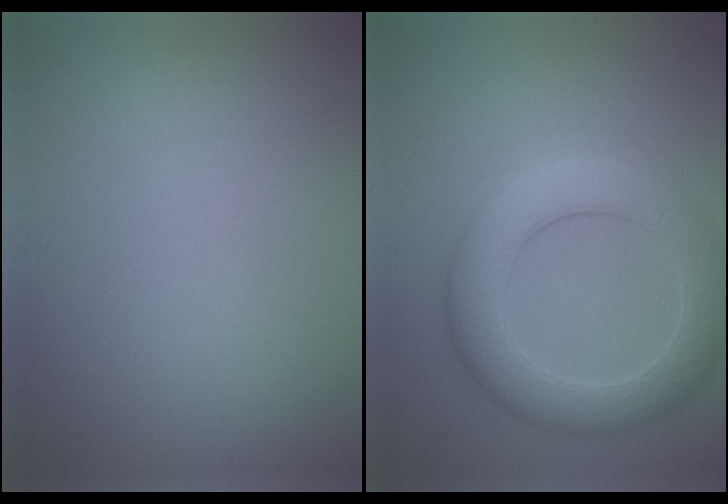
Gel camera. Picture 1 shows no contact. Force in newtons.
{"total": 6.1, "press": 6.1, "slide": 0.2}